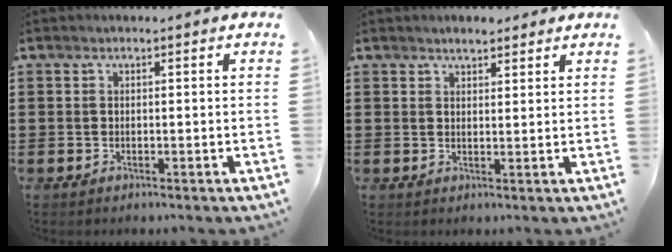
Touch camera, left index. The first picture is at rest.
{"total": 2.0, "force": [1.9, 0.6, 0.4], "torque": [-0.012, 0.006, 0.036]}